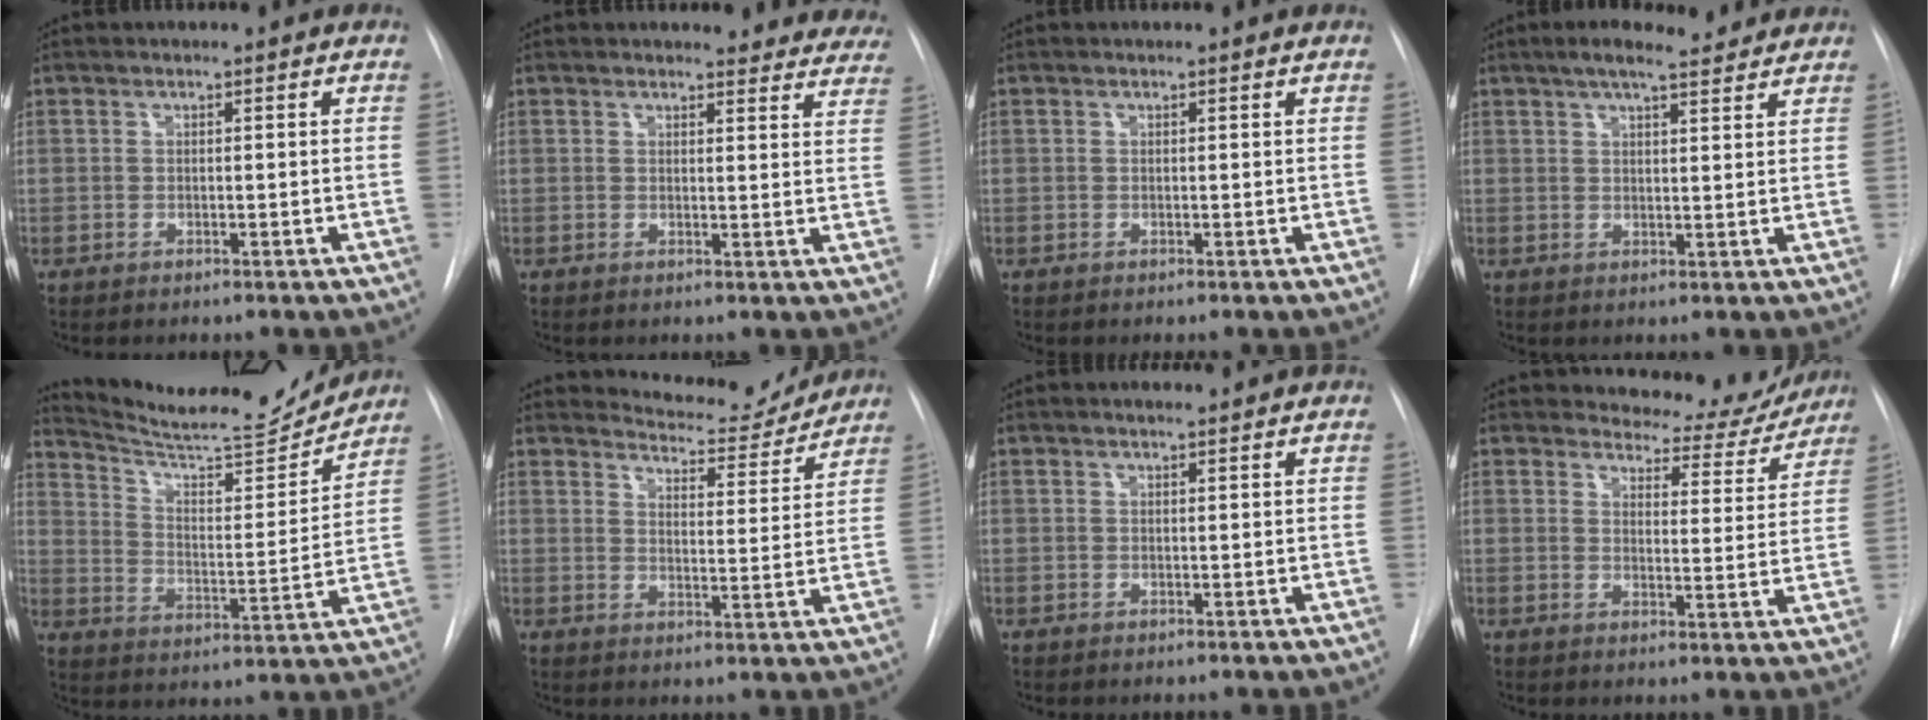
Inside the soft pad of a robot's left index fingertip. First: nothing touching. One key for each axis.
{"total": 14.2, "fx": 13.5, "fy": 3.4, "fz": 2.8, "tx": 0.003, "ty": -0.042, "tz": 0.122}
{"total": 1.3, "fx": 1.3, "fy": 0.2, "fz": 0.3, "tx": -0.011, "ty": 0.009, "tz": 0.012}
{"total": 8.6, "fx": 7.2, "fy": 1.8, "fz": 4.4, "tx": -0.064, "ty": 0.021, "tz": 0.097}
{"total": 13.4, "fx": 13.3, "fy": 0.8, "fz": 1.8, "tx": -0.031, "ty": -0.031, "tz": 0.191}
{"total": 9.6, "fx": 9.4, "fy": 1.8, "fz": 0.4, "tx": -0.004, "ty": -0.017, "tz": 0.120}
{"total": 1.7, "fx": 1.5, "fy": 0.2, "fz": 0.6, "tx": -0.011, "ty": 0.013, "tz": 0.025}
{"total": 9.5, "fx": 9.2, "fy": 2.6, "fz": 0.2, "tx": 0.012, "ty": -0.026, "tz": 0.102}